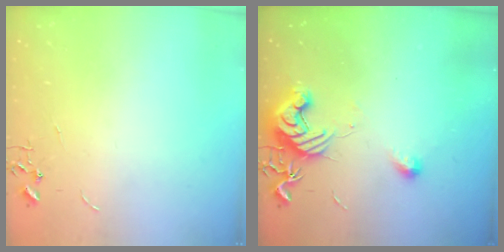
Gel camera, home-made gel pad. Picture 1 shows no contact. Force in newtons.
{"total": 12.0, "press": 11.9, "slide": 0.8}